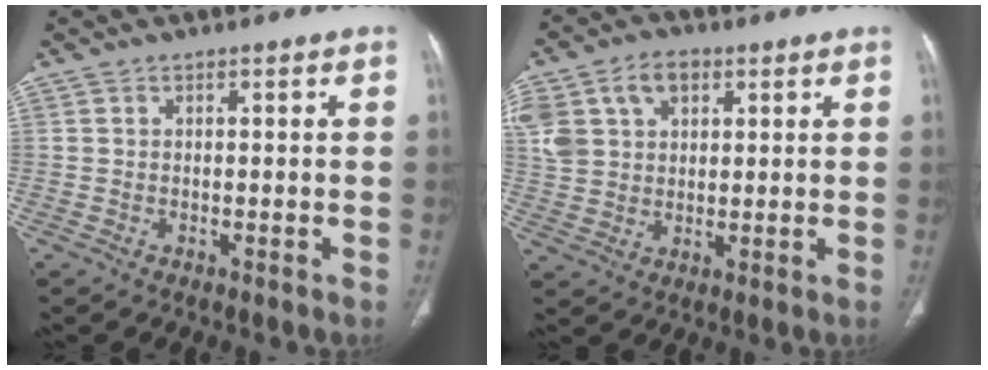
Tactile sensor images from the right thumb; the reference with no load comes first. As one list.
[{"total": 14.2, "force": [5.4, 10.3, 8.1], "torque": [-0.165, 0.012, 0.103]}]